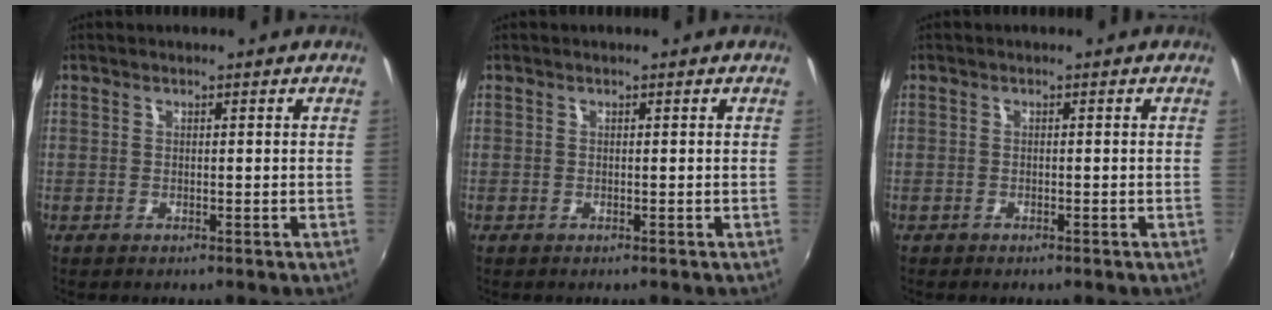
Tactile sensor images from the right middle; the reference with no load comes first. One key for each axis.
{"total": 0.0}
{"total": 0.6, "fx": -0.5, "fy": 0.3, "fz": 0.1, "tx": -0.005, "ty": -0.003, "tz": -0.010}